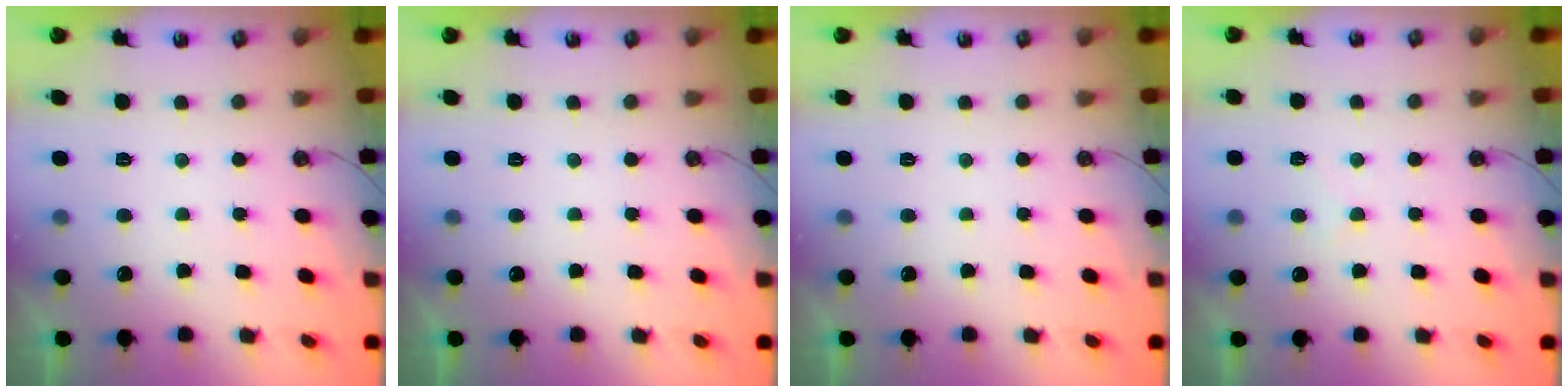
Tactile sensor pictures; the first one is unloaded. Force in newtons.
{"total": 0.0}
{"total": 0.0}
{"total": 7.0, "press": 6.9, "slide": 0.5}